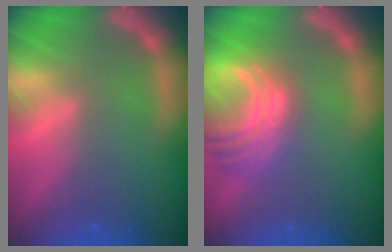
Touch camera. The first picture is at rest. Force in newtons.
{"total": 8.1}